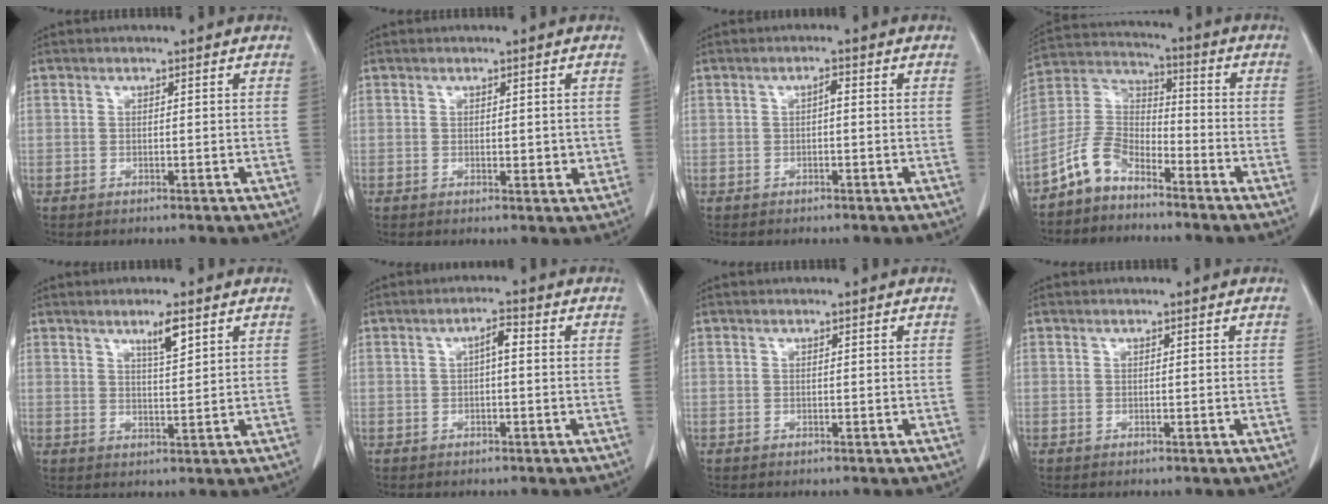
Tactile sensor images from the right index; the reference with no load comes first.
{"total": 2.2, "force": [0.2, 1.1, 1.9], "torque": [-0.023, -0.003, 0.007]}
{"total": 1.1, "force": [0.0, 0.3, 1.0], "torque": [-0.017, 0.003, 0.000]}
{"total": 7.9, "force": [-6.0, 3.9, 3.4], "torque": [-0.080, 0.023, -0.125]}
{"total": 3.7, "force": [2.3, 0.4, 2.9], "torque": [-0.050, -0.003, 0.040]}
{"total": 2.3, "force": [0.1, 0.5, 2.2], "torque": [-0.037, 0.006, 0.002]}
{"total": 0.0}
{"total": 0.0}